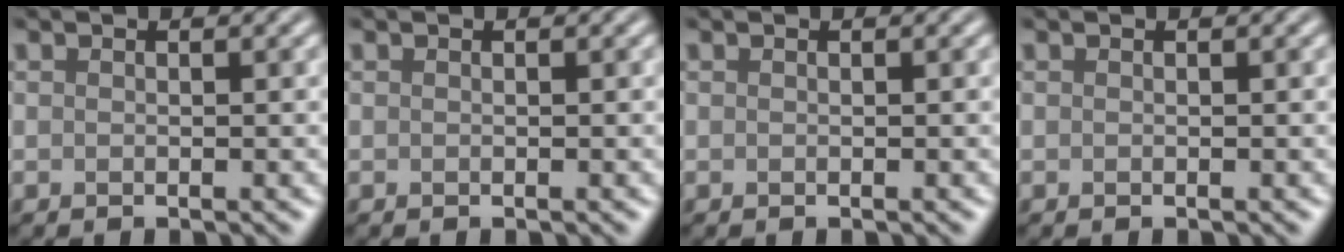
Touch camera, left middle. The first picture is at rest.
{"total": 0.0}
{"total": 0.0}
{"total": 0.0}